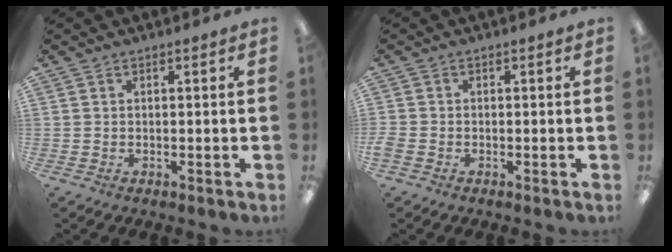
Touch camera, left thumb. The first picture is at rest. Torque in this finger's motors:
{"motor_torque": [-0.26, 0.26, -0.06, 0.07, 0.00]}